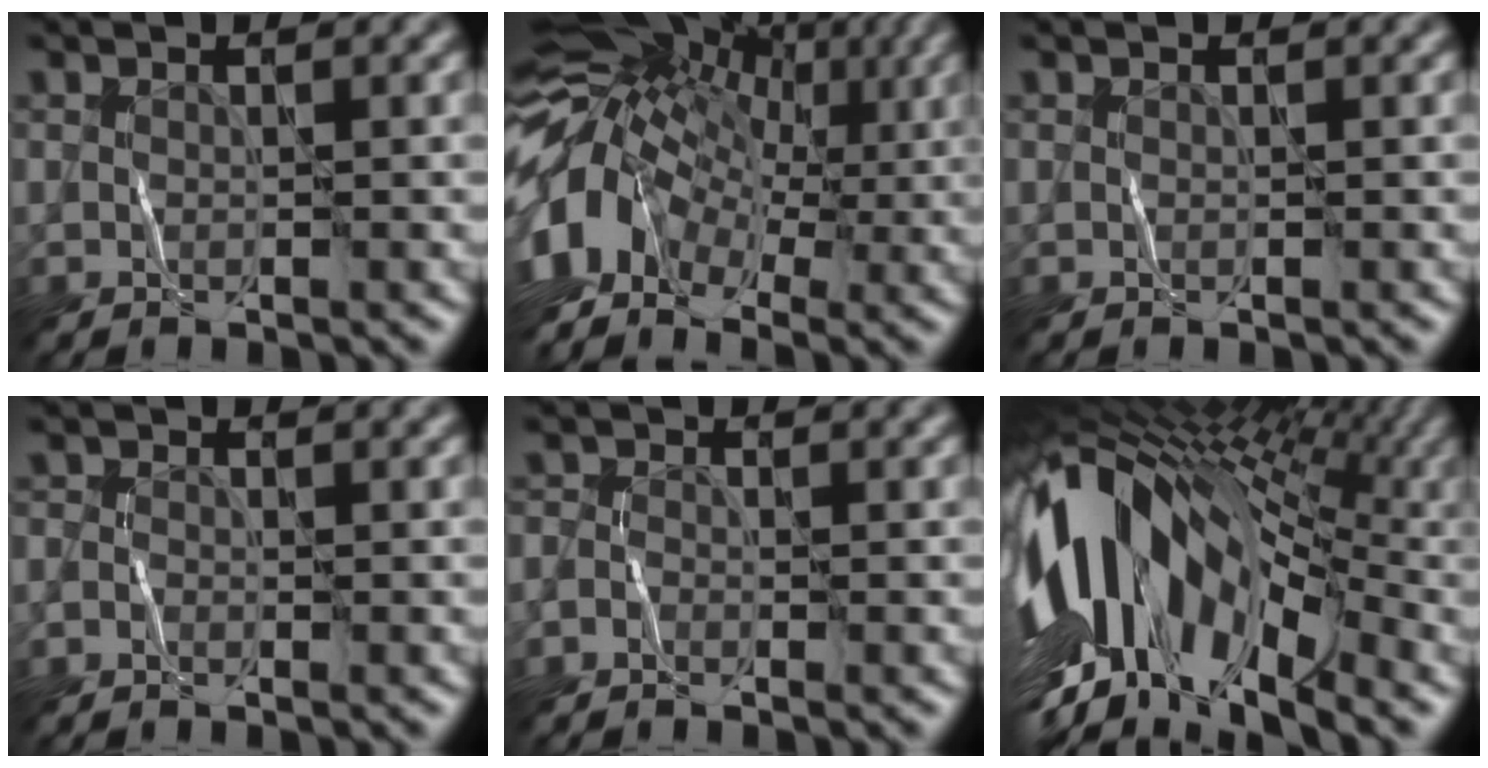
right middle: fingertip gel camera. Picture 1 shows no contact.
{"total": 11.3, "force": [-1.3, 7.8, 8.1], "torque": [-0.174, 0.022, -0.044]}
{"total": 0.0}
{"total": 0.9, "force": [-0.7, 0.5, 0.3], "torque": [-0.006, 0.000, -0.016]}
{"total": 1.2, "force": [-1.0, 0.6, 0.4], "torque": [-0.007, 0.000, -0.022]}
{"total": 16.8, "force": [-0.6, 8.8, 14.3], "torque": [-0.263, 0.028, -0.024]}